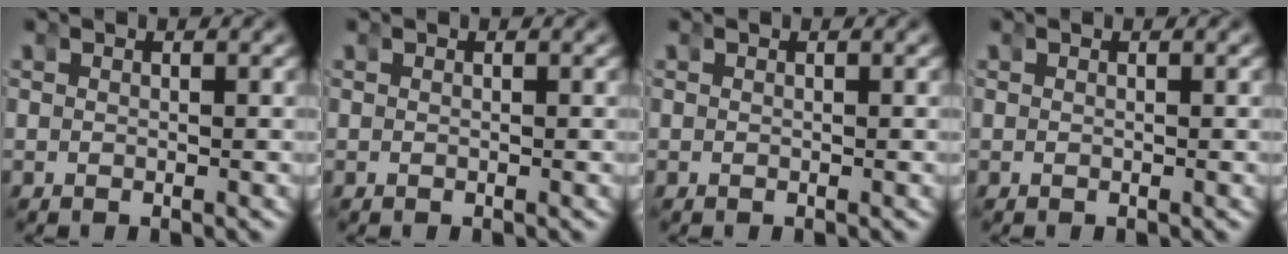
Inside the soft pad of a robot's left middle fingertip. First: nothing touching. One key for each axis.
{"total": 0.0}
{"total": 0.0}
{"total": 0.0}